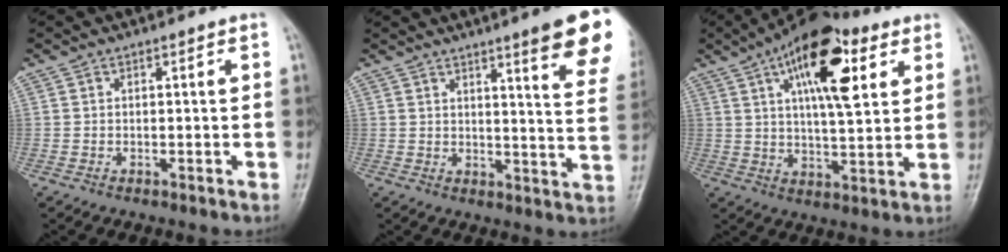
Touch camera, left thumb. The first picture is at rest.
{"total": 14.9, "force": [9.2, 1.5, 11.7], "torque": [-0.120, -0.047, 0.102]}
{"total": 17.3, "force": [7.2, 6.9, 14.1], "torque": [-0.196, -0.010, 0.108]}